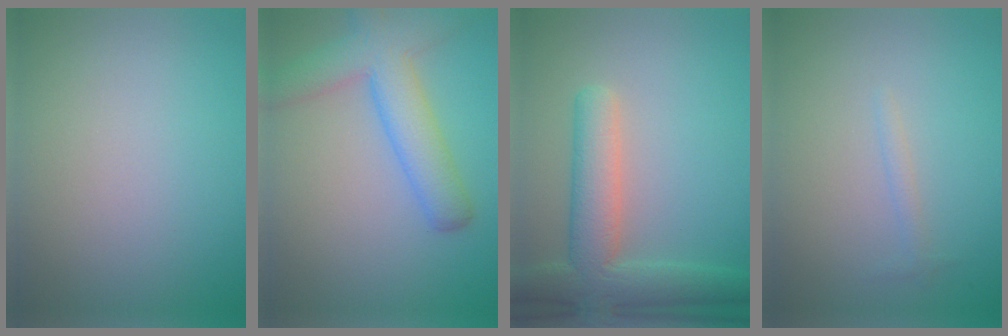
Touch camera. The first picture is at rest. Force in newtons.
{"total": 6.1, "press": 6.1, "slide": 0.4}
{"total": 6.0, "press": 6.0, "slide": 0.4}
{"total": 0.8, "press": 0.8, "slide": 0.0}